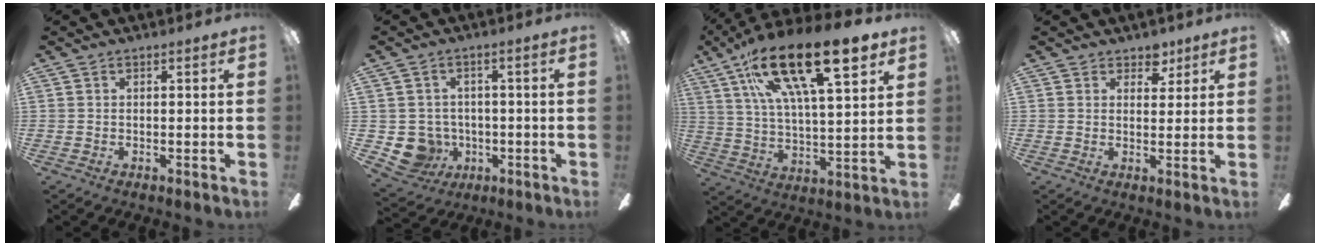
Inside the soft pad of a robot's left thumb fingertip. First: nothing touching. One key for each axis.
{"total": 7.8, "fx": -1.6, "fy": 7.3, "fz": 2.3, "tx": -0.077, "ty": 0.007, "tz": -0.024}
{"total": 23.6, "fx": 14.5, "fy": 7.4, "fz": 17.1, "tx": -0.291, "ty": -0.067, "tz": 0.238}
{"total": 4.5, "fx": 3.5, "fy": 2.5, "fz": 1.2, "tx": 0.001, "ty": -0.016, "tz": 0.061}